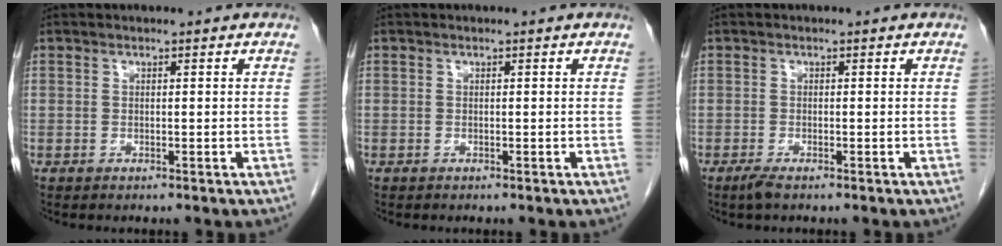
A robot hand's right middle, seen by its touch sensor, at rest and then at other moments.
{"total": 0.0}
{"total": 1.5, "force": [-1.1, 0.1, 1.0], "torque": [-0.030, -0.006, -0.022]}